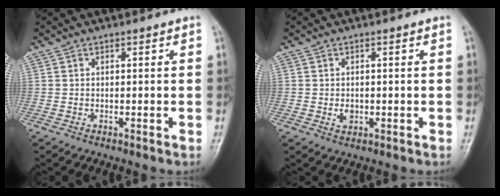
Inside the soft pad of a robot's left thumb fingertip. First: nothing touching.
{"total": 1.8, "force": [-0.1, 1.3, 1.2], "torque": [-0.017, -0.001, 0.002]}